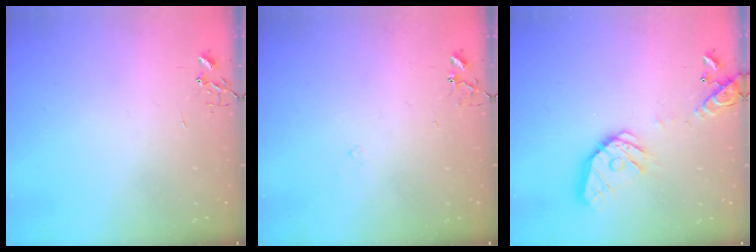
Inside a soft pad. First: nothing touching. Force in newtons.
{"total": 6.8, "press": 6.8, "slide": 0.5}
{"total": 16.9, "press": 16.7, "slide": 3.0}